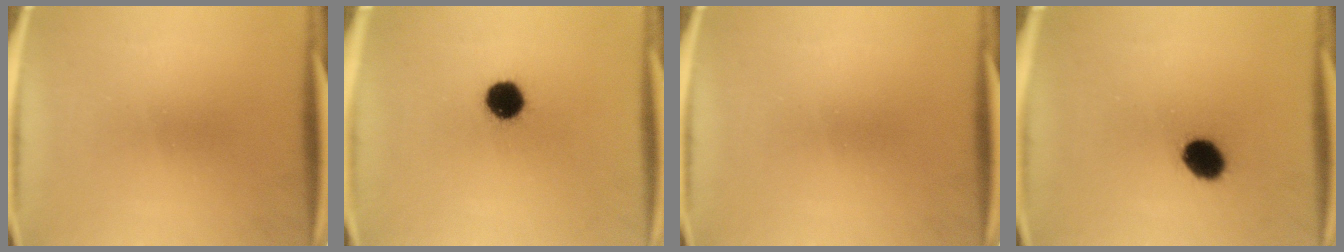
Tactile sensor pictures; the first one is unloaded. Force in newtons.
{"total": 8.3}
{"total": 0.0}
{"total": 7.6}